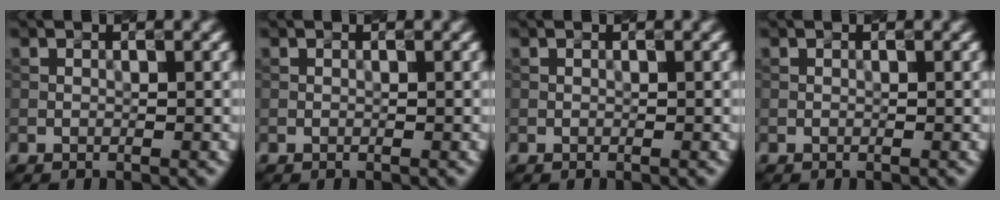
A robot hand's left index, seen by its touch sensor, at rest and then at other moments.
{"total": 0.0}
{"total": 0.0}
{"total": 0.0}